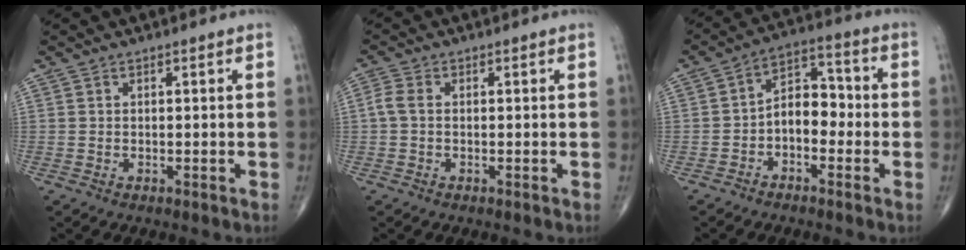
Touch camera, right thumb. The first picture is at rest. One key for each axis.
{"total": 2.5, "fx": 0.0, "fy": 1.6, "fz": 2.0, "tx": -0.047, "ty": 0.005, "tz": -0.006}
{"total": 7.9, "fx": -1.9, "fy": 5.1, "fz": 5.8, "tx": -0.069, "ty": 0.037, "tz": -0.046}